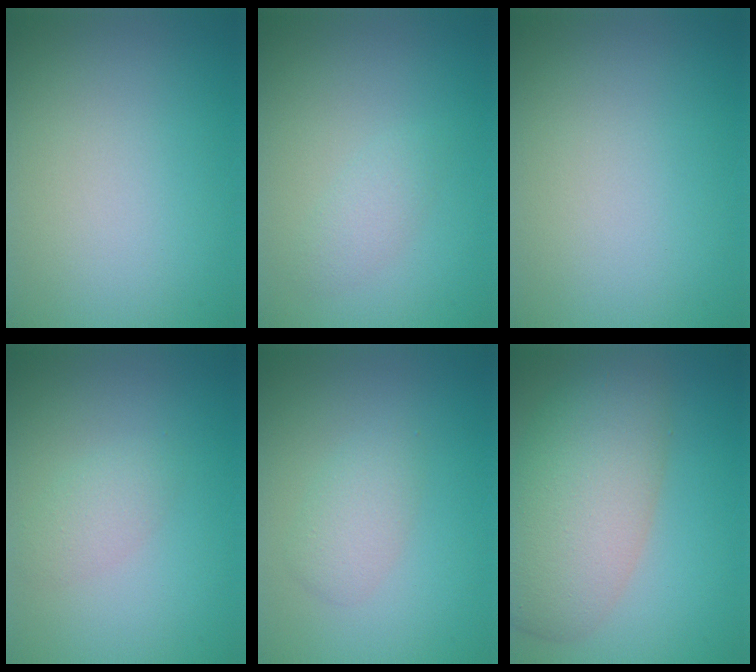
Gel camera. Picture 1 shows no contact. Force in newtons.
{"total": 1.4, "press": 1.4, "slide": 0.1}
{"total": 0.0}
{"total": 1.7, "press": 1.7, "slide": 0.1}
{"total": 2.0, "press": 2.0, "slide": 0.0}
{"total": 8.3, "press": 8.3, "slide": 0.5}